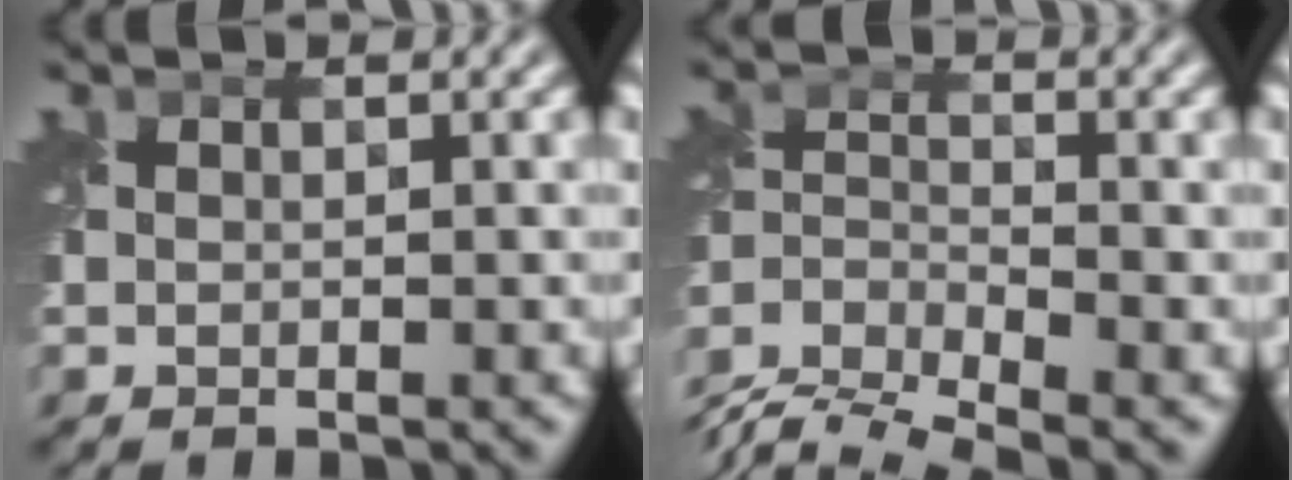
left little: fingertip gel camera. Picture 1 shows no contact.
{"total": 7.2, "force": [-6.0, 2.2, 3.2], "torque": [-0.061, -0.009, -0.119]}